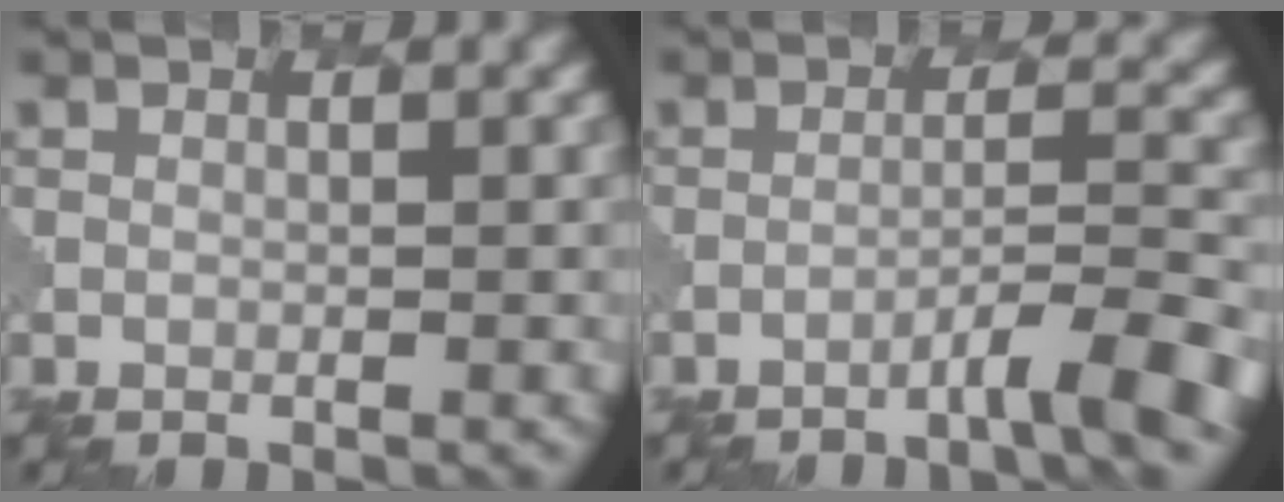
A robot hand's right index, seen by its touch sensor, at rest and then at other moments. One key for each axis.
{"total": 4.7, "fx": -3.1, "fy": 0.4, "fz": 3.5, "tx": -0.047, "ty": 0.012, "tz": -0.056}